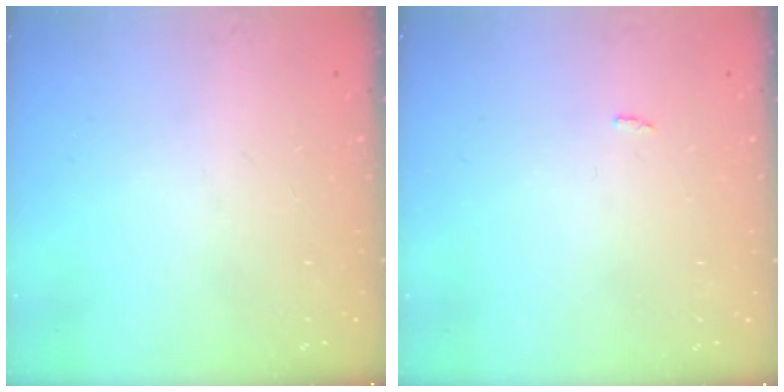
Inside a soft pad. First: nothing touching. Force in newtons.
{"total": 2.5, "press": 2.5, "slide": 0.2}